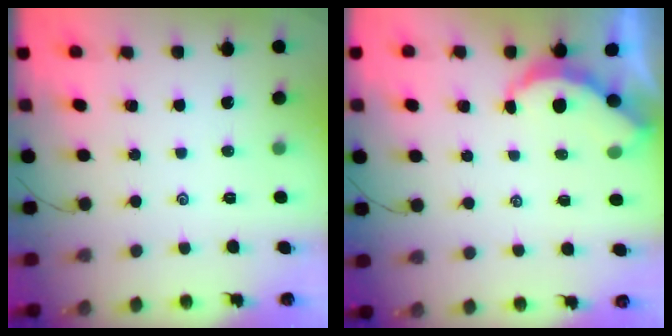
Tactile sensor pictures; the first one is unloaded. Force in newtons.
{"total": 3.2, "press": 3.2, "slide": 0.3}